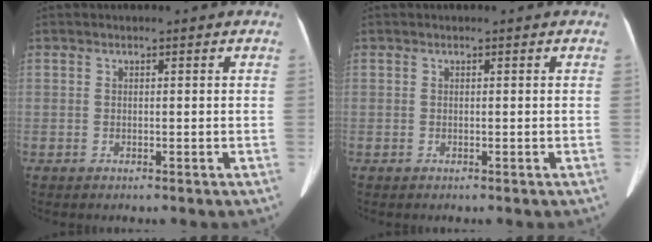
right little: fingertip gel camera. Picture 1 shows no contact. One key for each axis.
{"total": 0.0}